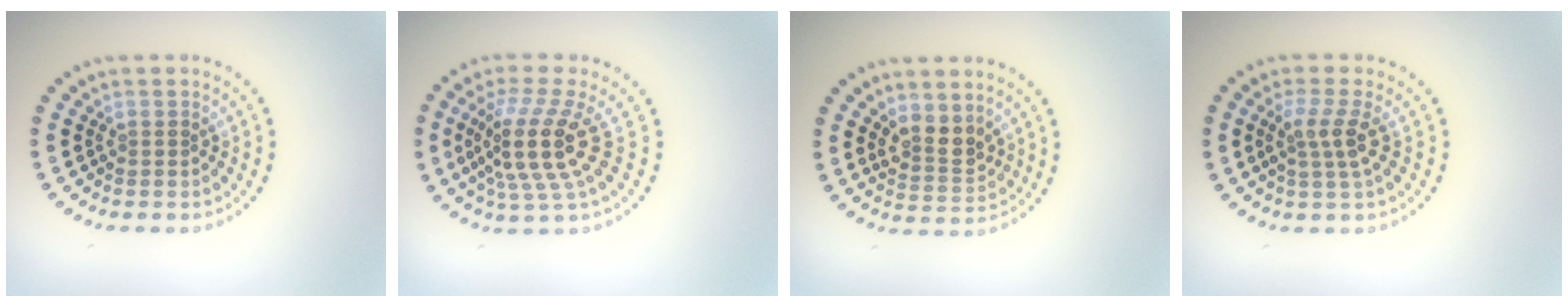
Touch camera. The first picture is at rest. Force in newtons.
{"total": 5.2, "press": 3.8, "slide": 3.5}
{"total": 2.6, "press": 2.4, "slide": 1.2}
{"total": 2.4, "press": 1.9, "slide": 1.5}